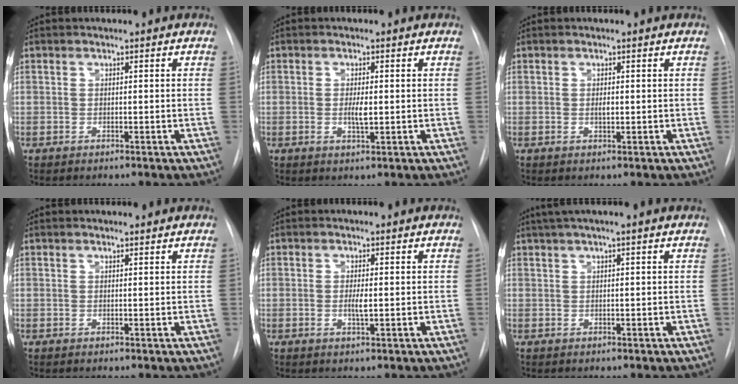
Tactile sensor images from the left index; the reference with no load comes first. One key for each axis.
{"total": 2.6, "fx": -0.2, "fy": 0.6, "fz": 2.5, "tx": -0.048, "ty": -0.003, "tz": -0.001}
{"total": 1.0, "fx": 0.0, "fy": 0.4, "fz": 0.9, "tx": -0.017, "ty": -0.001, "tz": 0.002}
{"total": 0.8, "fx": 0.8, "fy": 0.2, "fz": 0.2, "tx": -0.011, "ty": 0.005, "tz": 0.013}
{"total": 2.1, "fx": -0.1, "fy": 0.4, "fz": 2.0, "tx": -0.041, "ty": -0.002, "tz": -0.001}
{"total": 4.3, "fx": 3.1, "fy": -0.2, "fz": 3.0, "tx": -0.054, "ty": 0.030, "tz": 0.053}